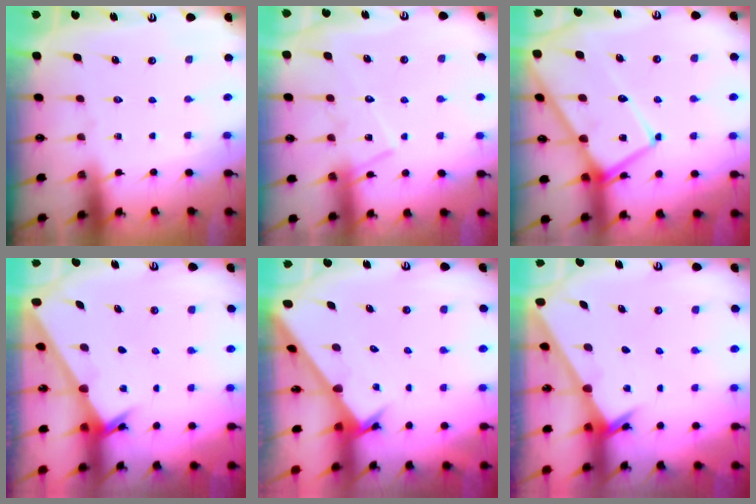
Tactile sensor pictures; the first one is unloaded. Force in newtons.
{"total": 12.8, "press": 12.8, "slide": 0.8}
{"total": 16.1, "press": 16.1, "slide": 1.5}
{"total": 2.3, "press": 2.3, "slide": 0.3}
{"total": 2.8, "press": 2.8, "slide": 0.3}
{"total": 2.6, "press": 2.6, "slide": 0.2}